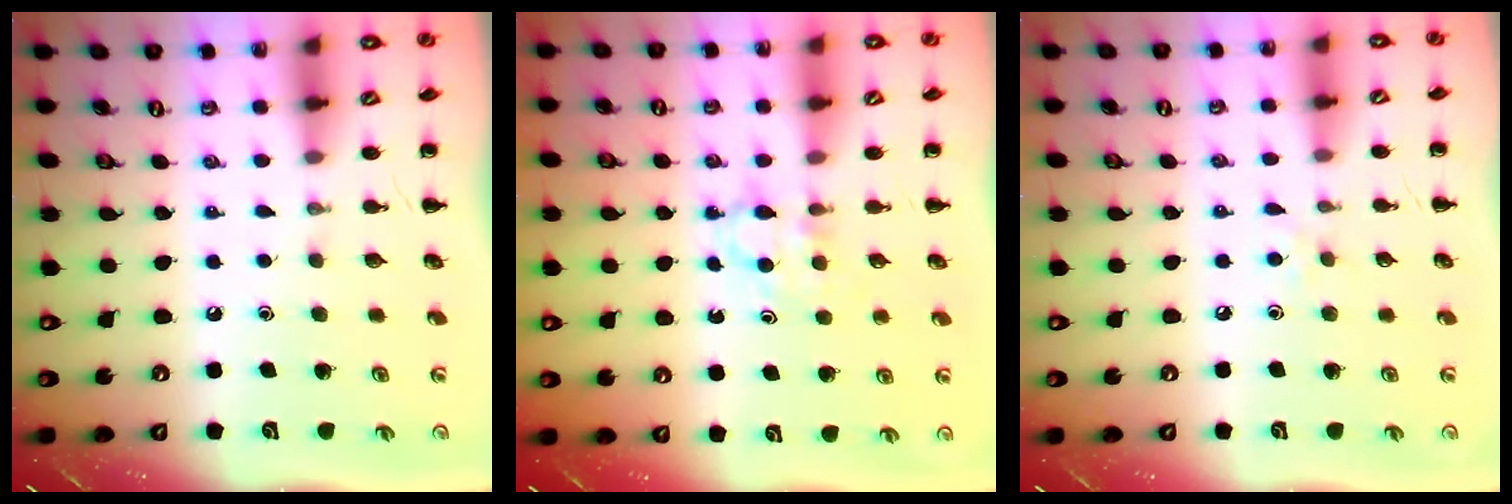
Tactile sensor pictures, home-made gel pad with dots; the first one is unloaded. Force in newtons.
{"total": 3.5, "press": 3.2, "slide": 1.2}
{"total": 3.7, "press": 3.5, "slide": 1.3}